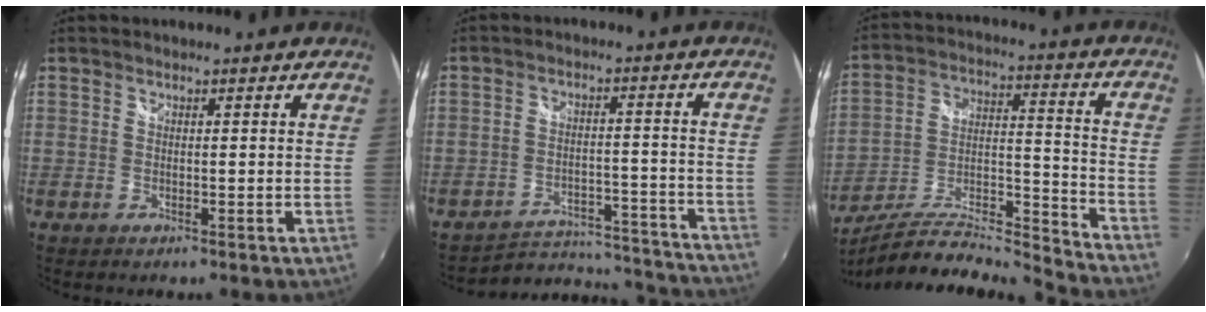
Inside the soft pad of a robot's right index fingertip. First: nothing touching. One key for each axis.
{"total": 18.9, "fx": -18.0, "fy": 4.2, "fz": 3.8, "tx": -0.068, "ty": 0.029, "tz": -0.224}
{"total": 17.2, "fx": -15.7, "fy": -0.7, "fz": 7.0, "tx": -0.112, "ty": -0.015, "tz": -0.267}